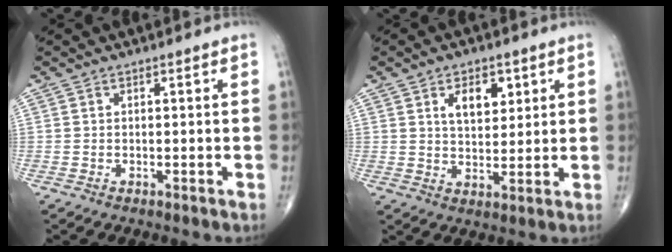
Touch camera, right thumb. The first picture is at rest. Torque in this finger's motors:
{"motor_torque": [0.04, 0.13, 0.54, 0.34, 0.14]}